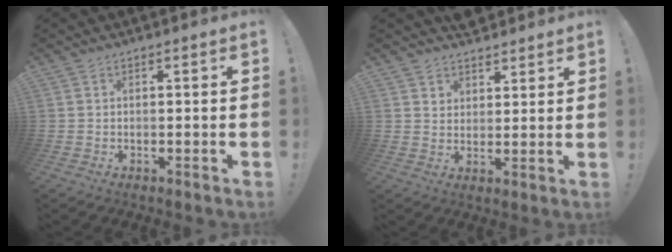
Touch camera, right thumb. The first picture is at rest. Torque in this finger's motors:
{"motor_torque": [0.00, 0.00, 0.04, 0.03, 0.00]}